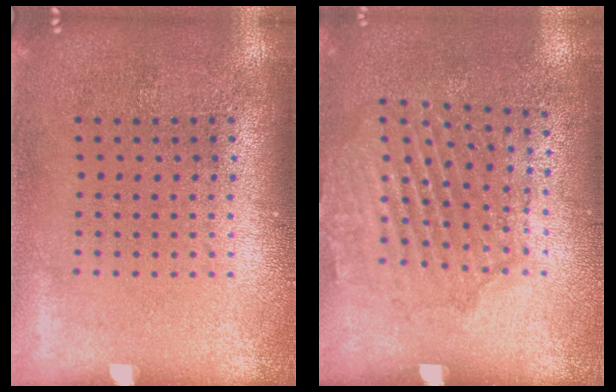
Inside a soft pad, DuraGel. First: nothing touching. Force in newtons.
{"total": 1.6, "press": 1.4, "slide": 0.7}